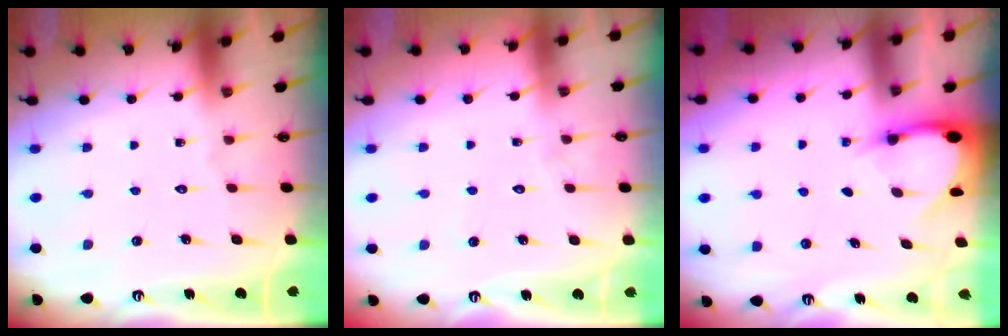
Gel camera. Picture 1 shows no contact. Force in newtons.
{"total": 3.0, "press": 3.0, "slide": 0.3}
{"total": 3.4, "press": 3.4, "slide": 0.2}